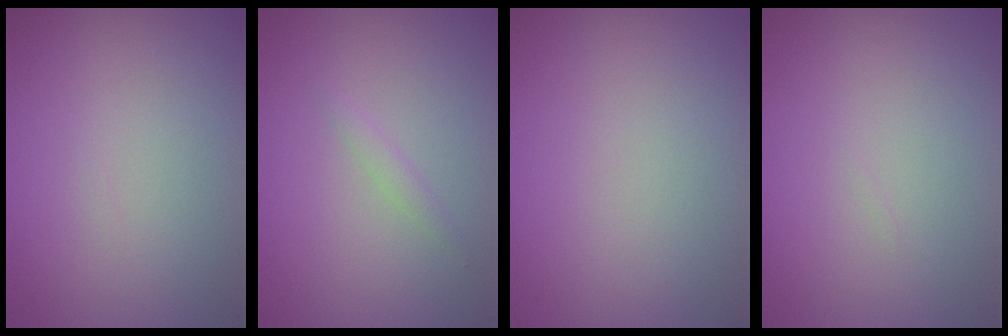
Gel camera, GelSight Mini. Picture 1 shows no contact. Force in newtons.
{"total": 0.9, "press": 0.9, "slide": 0.1}
{"total": 0.0}
{"total": 0.0}